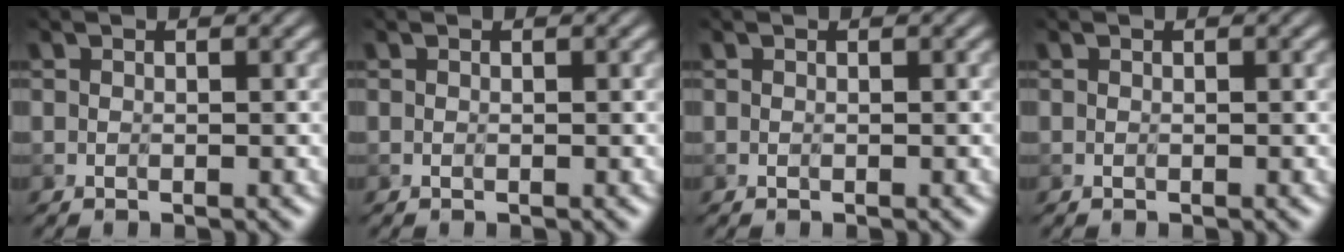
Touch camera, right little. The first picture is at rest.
{"total": 0.0}
{"total": 0.0}
{"total": 0.0}